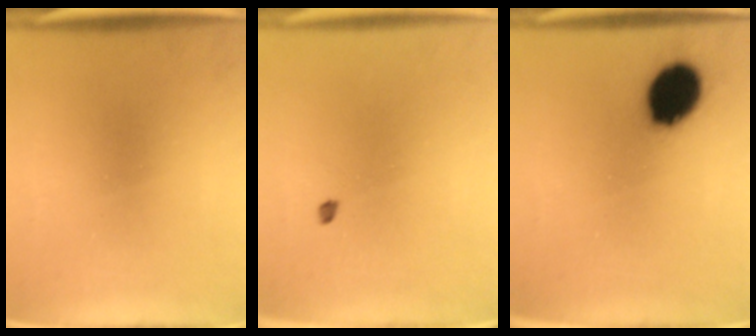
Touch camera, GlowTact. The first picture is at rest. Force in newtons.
{"total": 0.9}
{"total": 12.2}